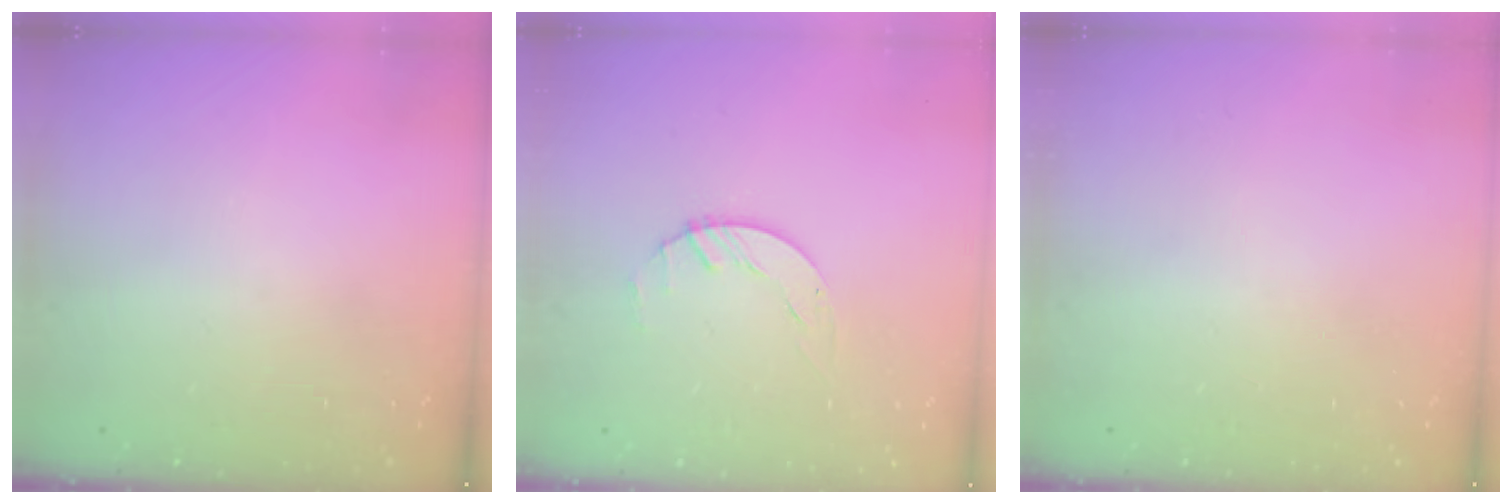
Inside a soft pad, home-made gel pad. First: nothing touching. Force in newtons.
{"total": 1.5, "press": 1.5, "slide": 0.2}
{"total": 0.0}